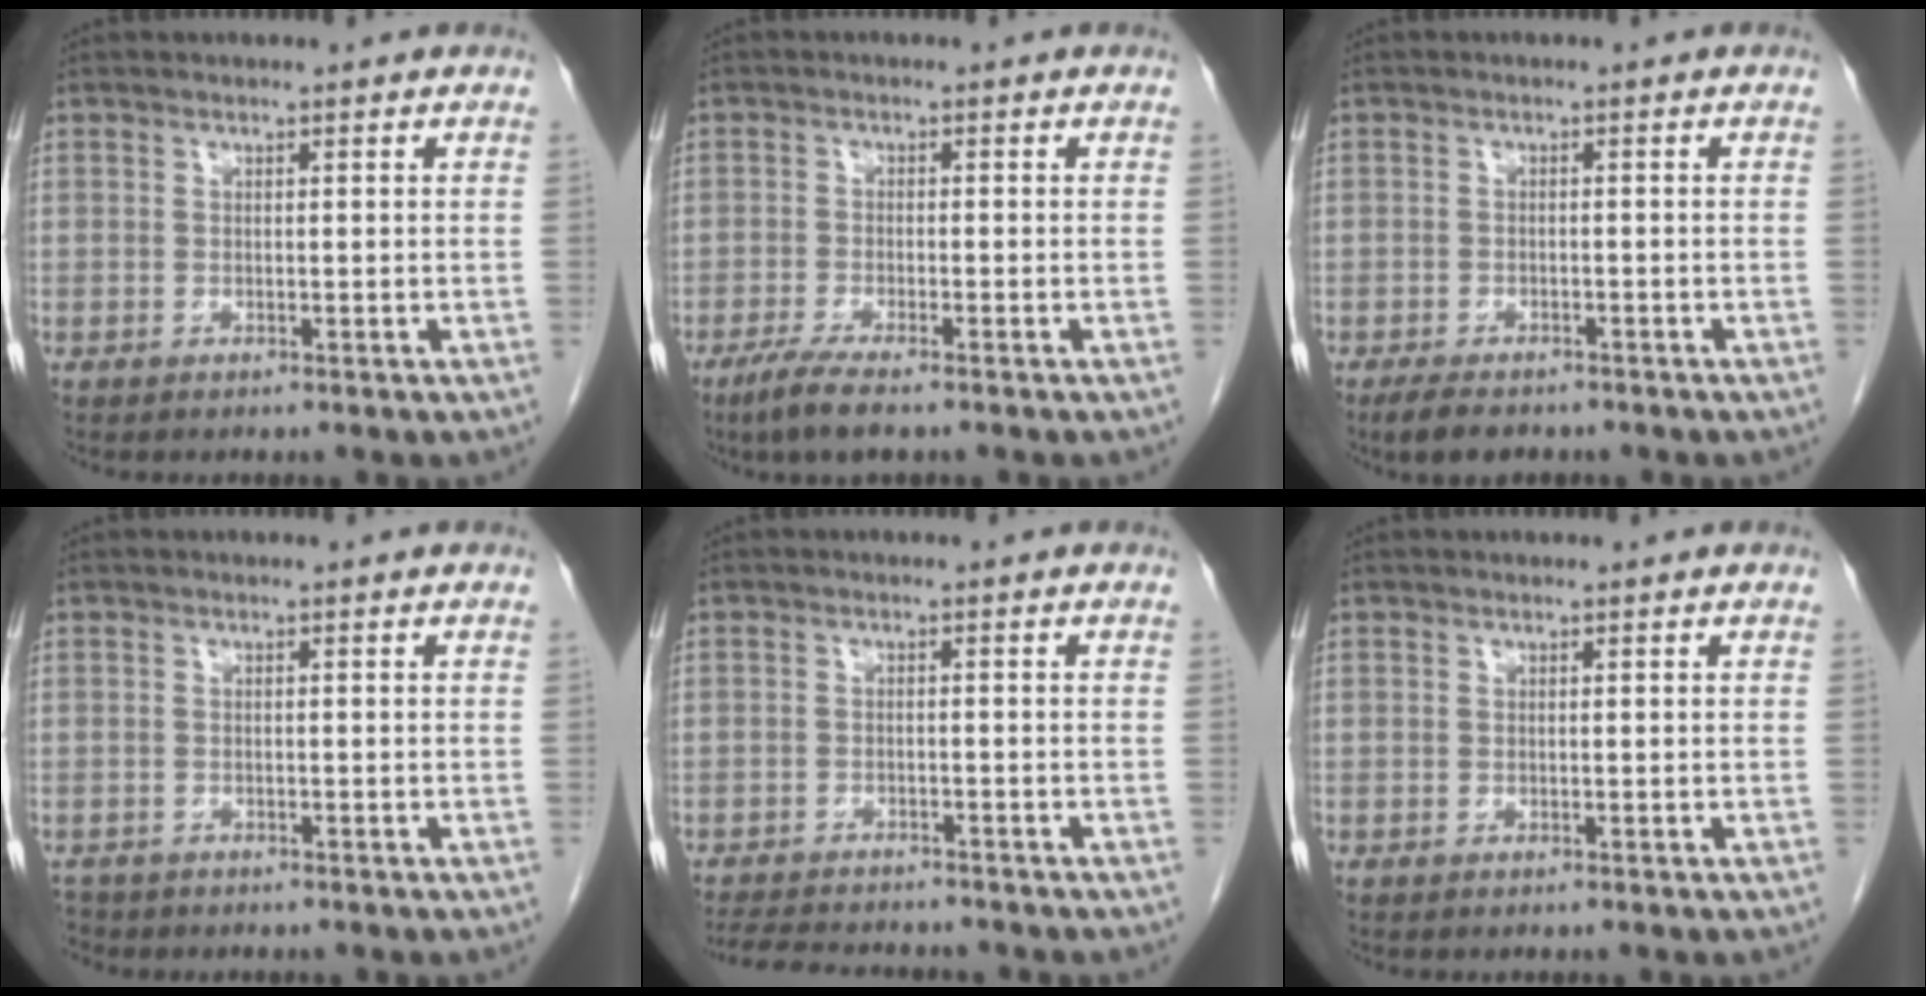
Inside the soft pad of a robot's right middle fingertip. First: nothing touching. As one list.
[{"total": 4.8, "force": [-3.3, 0.5, 3.3], "torque": [-0.069, -0.013, -0.059]}, {"total": 4.3, "force": [-3.4, 1.7, 2.1], "torque": [-0.041, -0.009, -0.050]}, {"total": 2.1, "force": [-1.8, 1.0, -0.1], "torque": [-0.004, -0.002, -0.032]}, {"total": 9.7, "force": [-8.9, 2.0, 3.4], "torque": [-0.064, -0.009, -0.126]}, {"total": 0.0}]